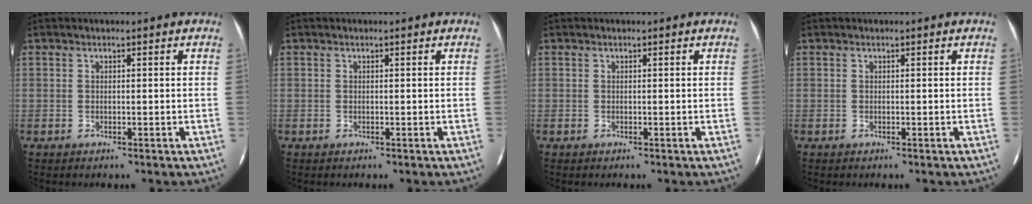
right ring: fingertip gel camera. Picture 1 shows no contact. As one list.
[{"total": 0.0}, {"total": 0.0}, {"total": 0.0}]